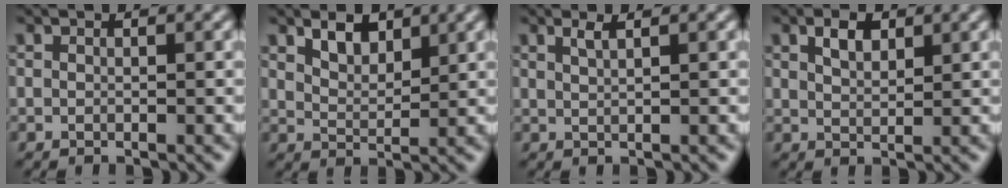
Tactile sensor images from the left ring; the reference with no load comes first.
{"total": 2.6, "force": [1.8, 1.3, 1.4], "torque": [-0.029, -0.002, 0.033]}
{"total": 1.3, "force": [0.8, 0.4, 1.0], "torque": [-0.011, 0.002, 0.012]}
{"total": 2.2, "force": [1.3, 1.1, 1.4], "torque": [-0.028, 0.005, 0.025]}